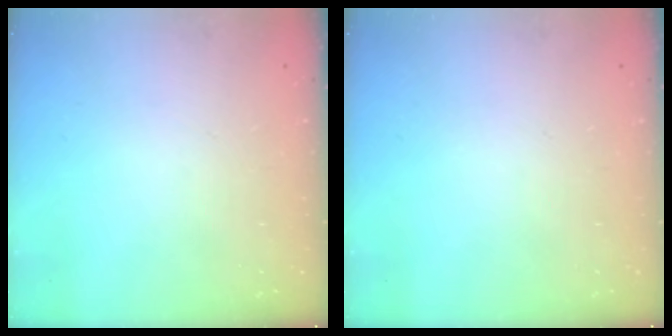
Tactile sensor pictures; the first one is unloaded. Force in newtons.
{"total": 0.0}